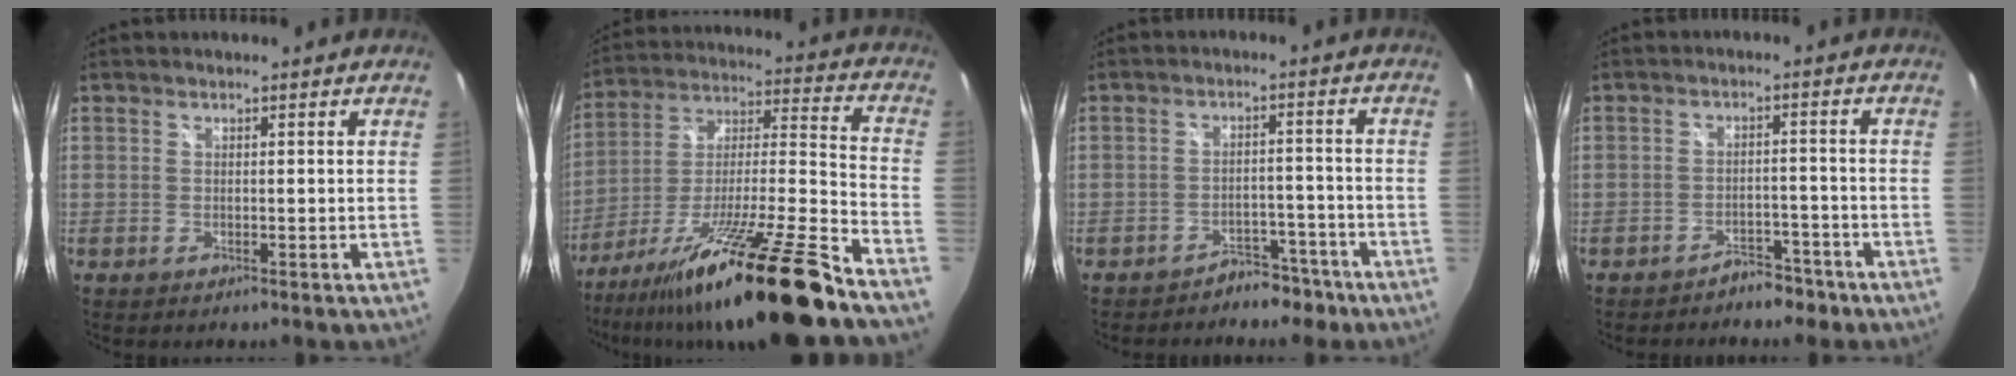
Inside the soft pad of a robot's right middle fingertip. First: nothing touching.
{"total": 23.2, "force": [-17.3, -0.7, 15.5], "torque": [-0.243, -0.022, -0.291]}
{"total": 5.7, "force": [-4.7, 3.1, 1.0], "torque": [-0.021, 0.024, -0.057]}
{"total": 4.6, "force": [-3.8, 2.4, 0.9], "torque": [-0.022, 0.017, -0.048]}